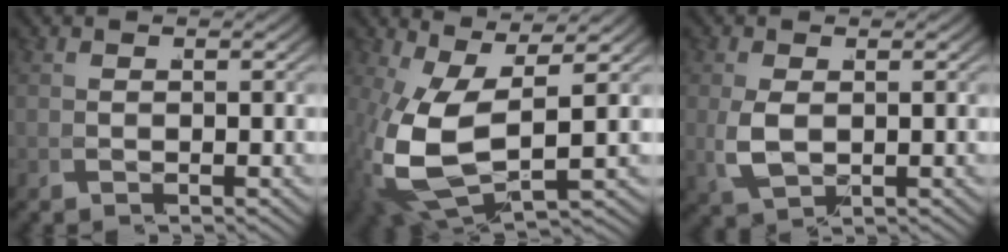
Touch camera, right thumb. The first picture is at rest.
{"total": 10.7, "force": [0.0, 6.3, 8.7], "torque": [-0.225, -0.061, 0.042]}
{"total": 3.4, "force": [0.3, 2.2, 2.5], "torque": [-0.075, -0.012, 0.023]}